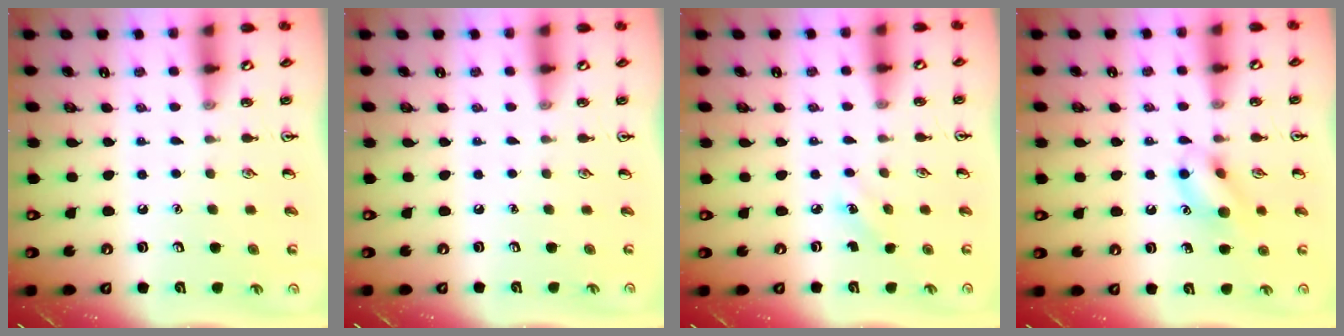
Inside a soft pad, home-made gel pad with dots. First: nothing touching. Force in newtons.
{"total": 0.0}
{"total": 1.9, "press": 1.7, "slide": 0.7}
{"total": 10.7, "press": 10.7, "slide": 1.0}